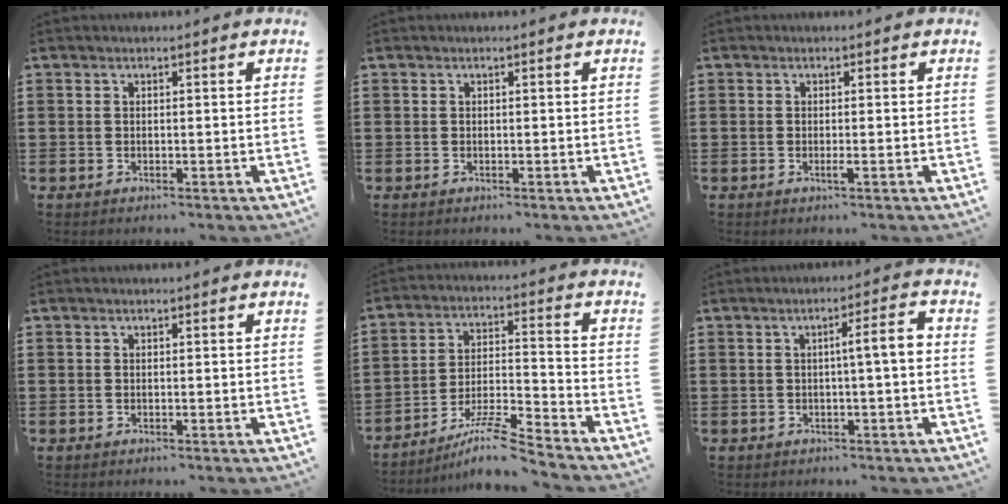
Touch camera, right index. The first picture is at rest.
{"total": 0.0}
{"total": 1.2, "force": [-0.4, -0.1, 1.1], "torque": [-0.019, -0.005, -0.006]}
{"total": 0.0}
{"total": 8.7, "force": [-7.5, 0.2, 4.4], "torque": [-0.084, 0.007, -0.147]}
{"total": 4.3, "force": [-0.1, 0.2, 4.3], "torque": [-0.079, 0.000, -0.005]}